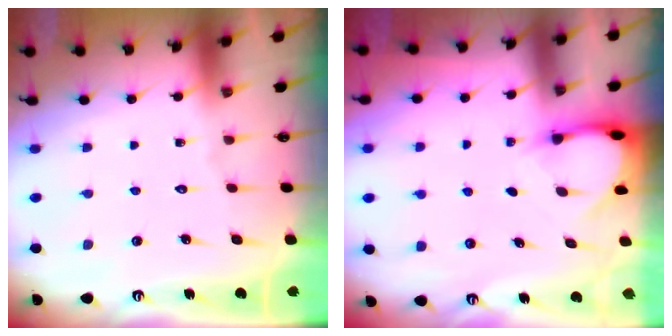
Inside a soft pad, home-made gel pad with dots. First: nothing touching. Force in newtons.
{"total": 3.6, "press": 3.6, "slide": 0.1}